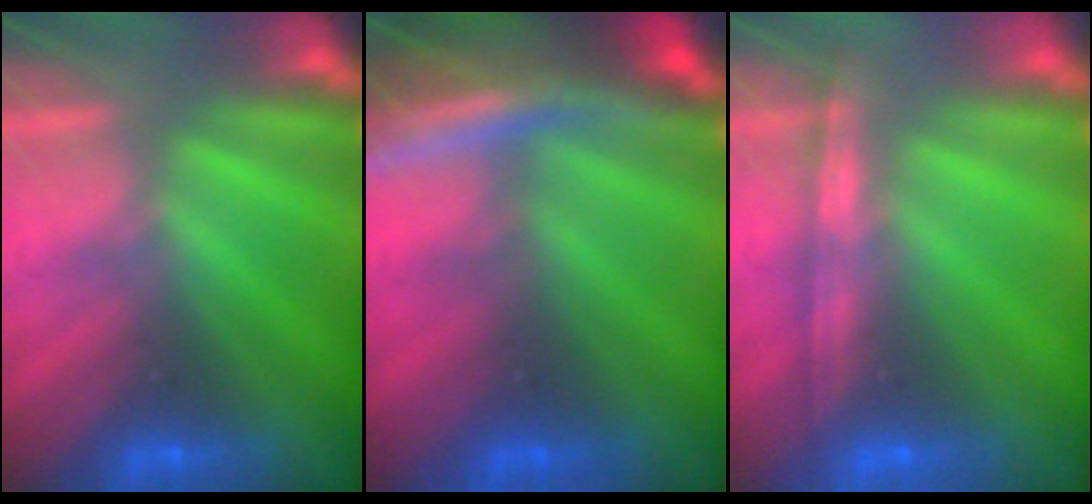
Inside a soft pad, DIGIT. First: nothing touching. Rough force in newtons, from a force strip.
{"total": 9.1}
{"total": 1.2}